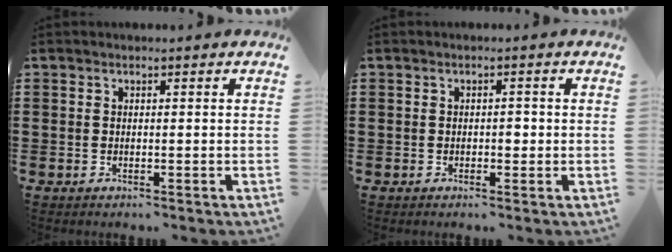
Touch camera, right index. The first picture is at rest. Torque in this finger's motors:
{"motor_torque": [0.62, 0.52, 0.04, 0.00]}